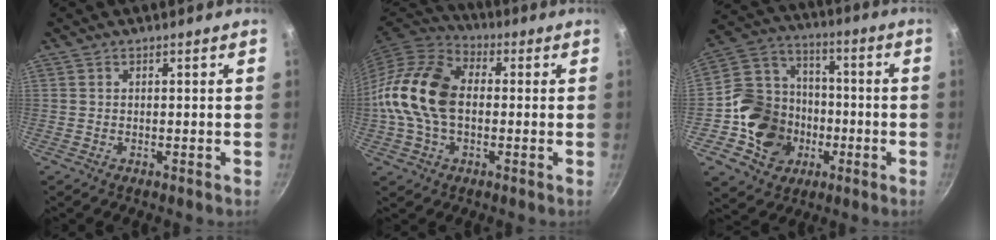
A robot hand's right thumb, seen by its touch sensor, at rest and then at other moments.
{"total": 16.6, "force": [-0.4, 11.2, 12.2], "torque": [-0.218, 0.030, -0.025]}
{"total": 16.9, "force": [-4.2, 14.7, 7.2], "torque": [-0.099, 0.043, -0.070]}